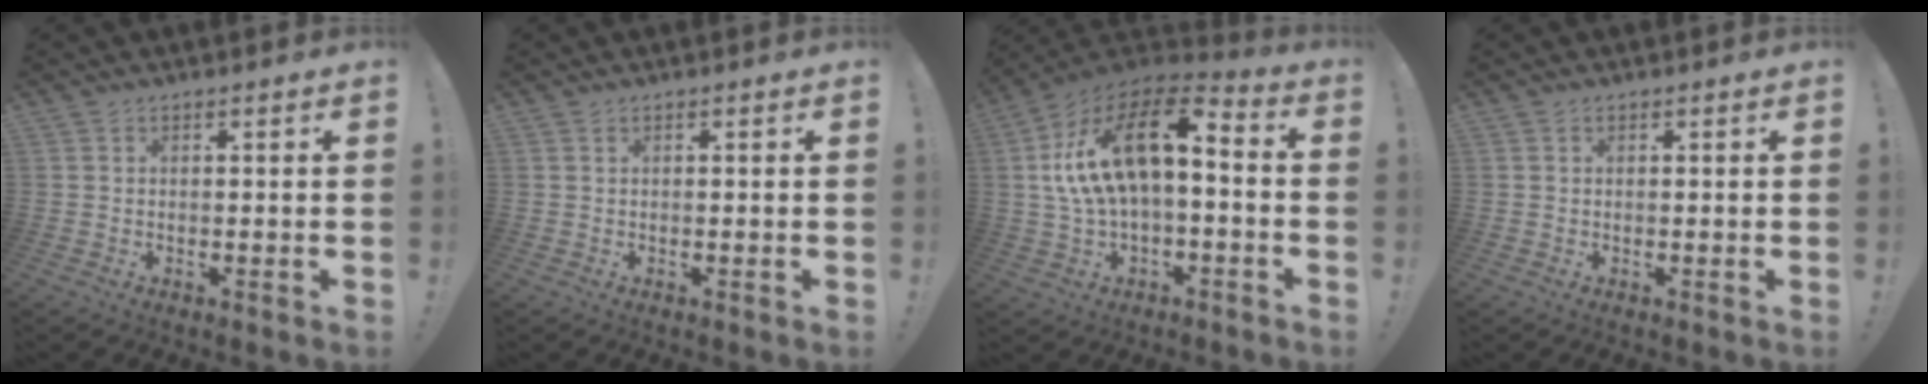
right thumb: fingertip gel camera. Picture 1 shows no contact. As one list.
[{"total": 0.0}, {"total": 18.5, "force": [3.6, 9.1, 15.7], "torque": [-0.282, -0.002, 0.065]}, {"total": 0.0}]